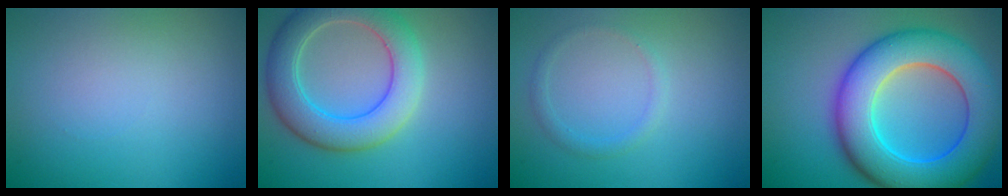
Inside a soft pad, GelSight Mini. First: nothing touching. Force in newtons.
{"total": 6.6, "press": 6.6, "slide": 0.4}
{"total": 1.2, "press": 1.2, "slide": 0.1}
{"total": 11.3, "press": 11.3, "slide": 0.3}